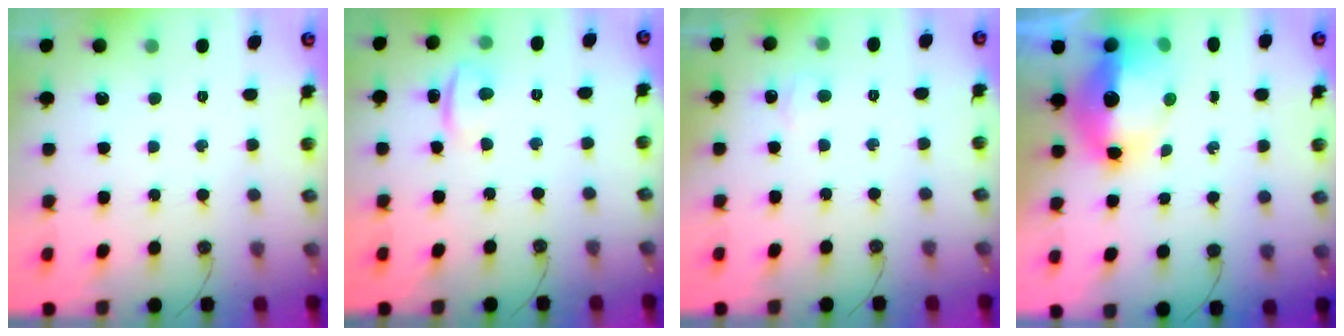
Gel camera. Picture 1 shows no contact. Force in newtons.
{"total": 1.5, "press": 1.3, "slide": 0.7}
{"total": 5.5, "press": 5.4, "slide": 0.8}
{"total": 14.5, "press": 13.9, "slide": 4.0}